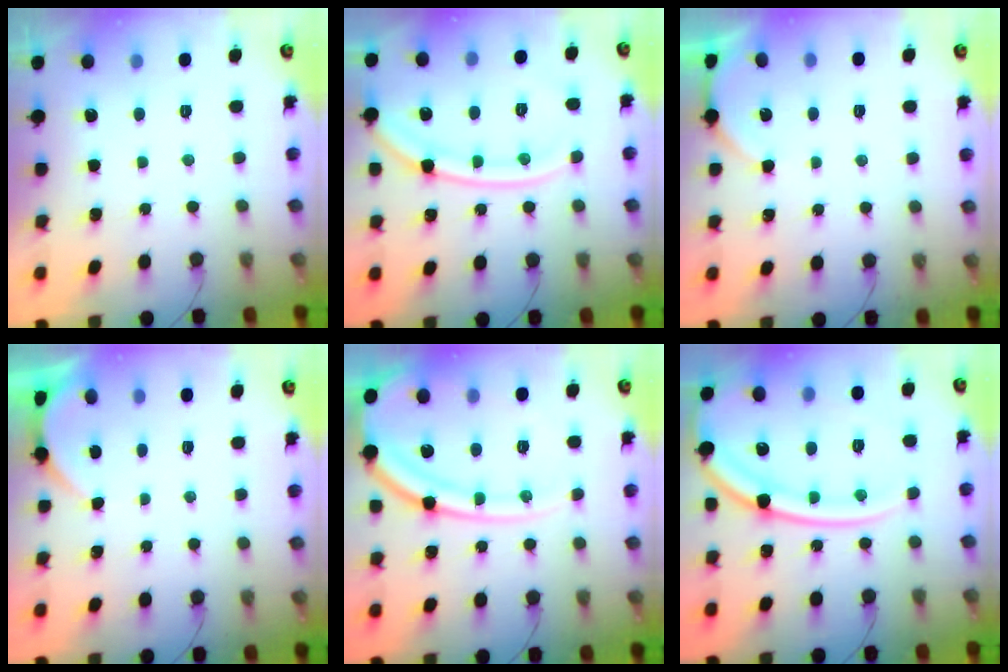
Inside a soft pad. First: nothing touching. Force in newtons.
{"total": 14.4, "press": 14.4, "slide": 1.0}
{"total": 2.0, "press": 2.0, "slide": 0.2}
{"total": 1.9, "press": 1.9, "slide": 0.3}
{"total": 16.3, "press": 16.2, "slide": 1.9}
{"total": 20.9, "press": 20.8, "slide": 2.4}